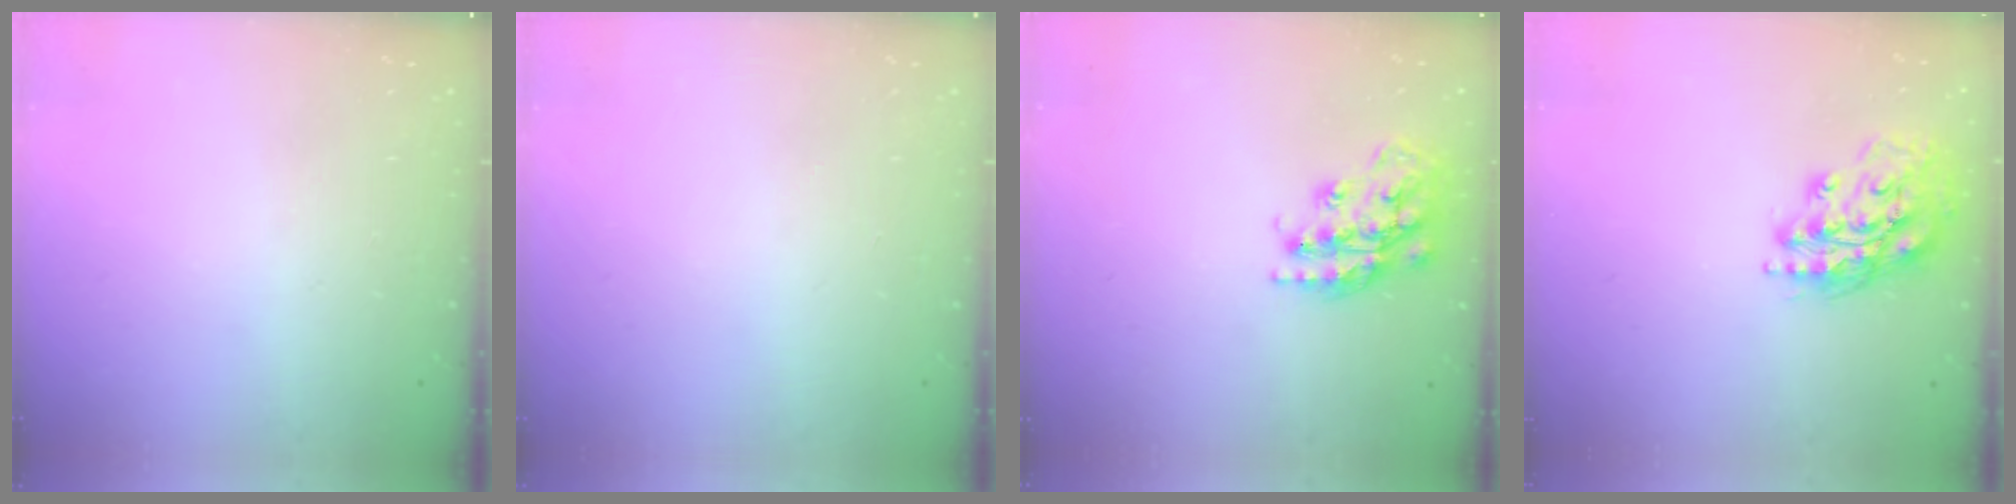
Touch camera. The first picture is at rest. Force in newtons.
{"total": 0.0}
{"total": 17.8, "press": 17.7, "slide": 1.3}
{"total": 15.9, "press": 15.7, "slide": 2.2}